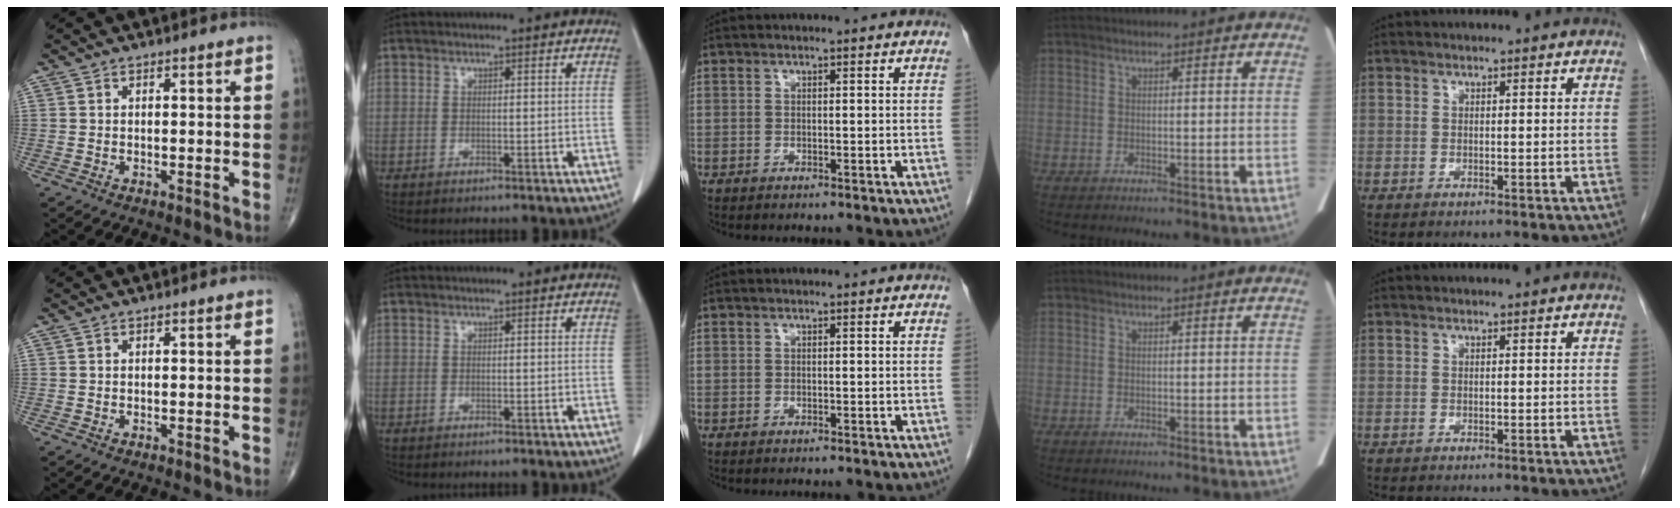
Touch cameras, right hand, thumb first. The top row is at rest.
{}